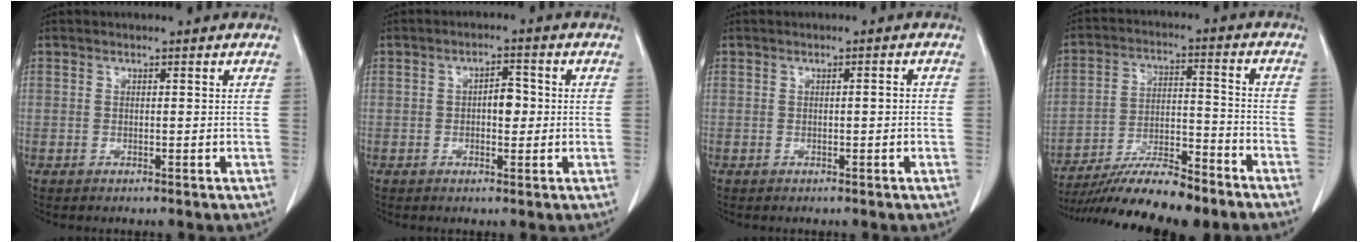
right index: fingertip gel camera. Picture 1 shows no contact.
{"total": 3.3, "force": [-0.1, 1.6, 2.9], "torque": [-0.041, 0.007, -0.001]}
{"total": 1.1, "force": [-0.1, 0.2, 1.0], "torque": [-0.014, 0.003, 0.000]}
{"total": 14.1, "force": [-12.1, 1.6, 7.2], "torque": [-0.121, 0.000, -0.204]}